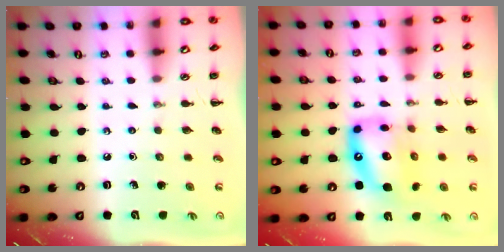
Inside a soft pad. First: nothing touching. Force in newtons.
{"total": 15.3, "press": 14.7, "slide": 4.4}